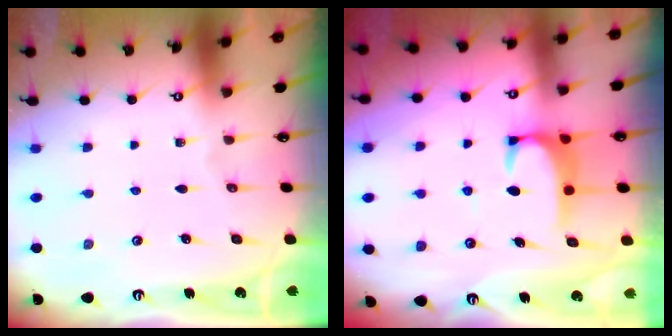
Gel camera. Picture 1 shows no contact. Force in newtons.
{"total": 2.5, "press": 2.4, "slide": 0.7}